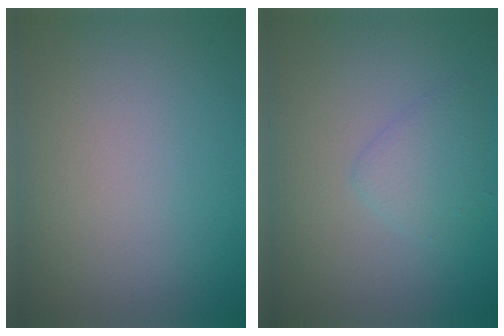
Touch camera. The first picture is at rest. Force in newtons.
{"total": 1.8, "press": 1.8, "slide": 0.1}